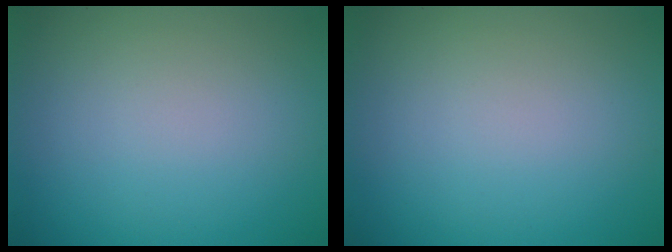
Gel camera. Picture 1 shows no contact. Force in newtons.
{"total": 0.0}